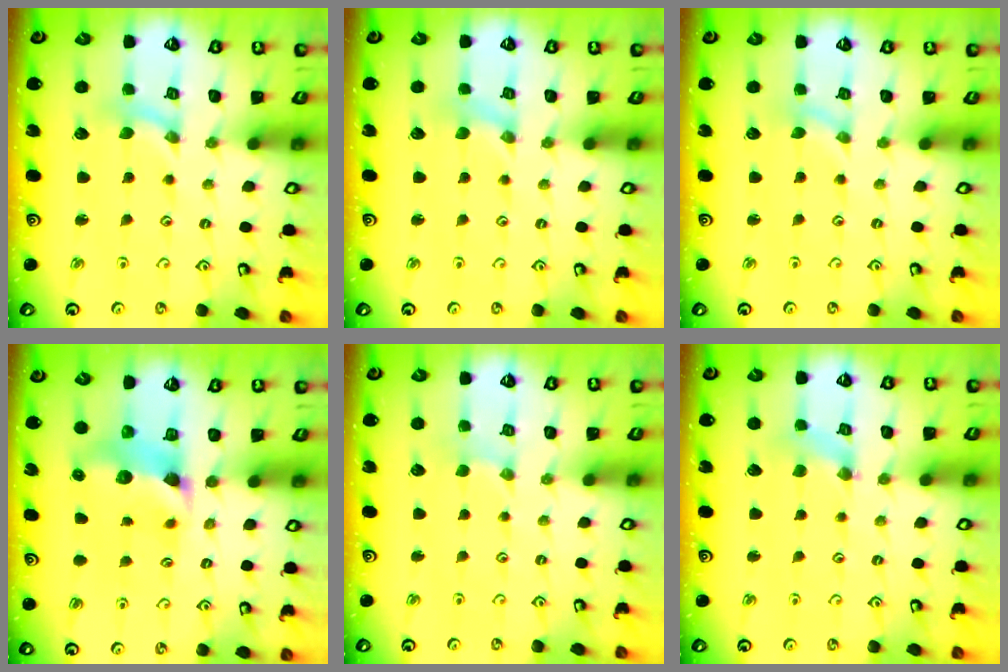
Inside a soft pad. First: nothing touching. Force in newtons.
{"total": 0.0}
{"total": 0.0}
{"total": 7.0, "press": 7.0, "slide": 0.7}
{"total": 0.0}
{"total": 1.0, "press": 1.0, "slide": 0.3}